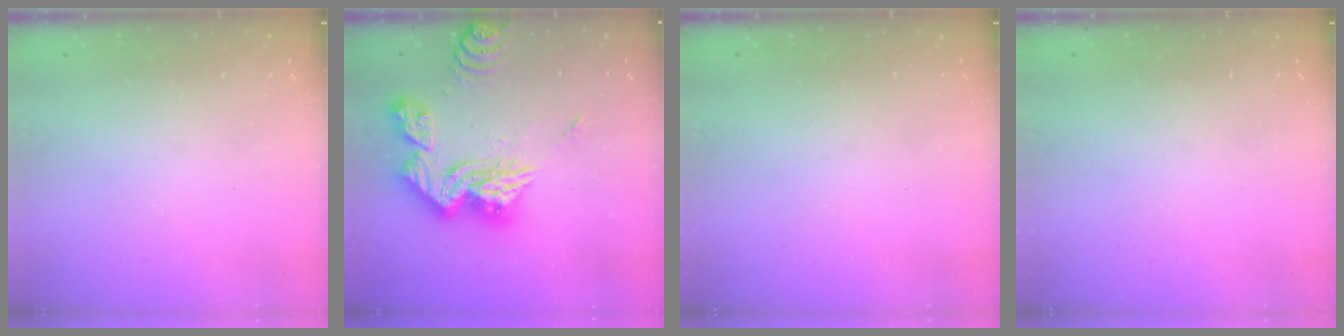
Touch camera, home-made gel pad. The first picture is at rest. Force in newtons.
{"total": 18.2, "press": 18.1, "slide": 1.9}
{"total": 0.0}
{"total": 0.0}